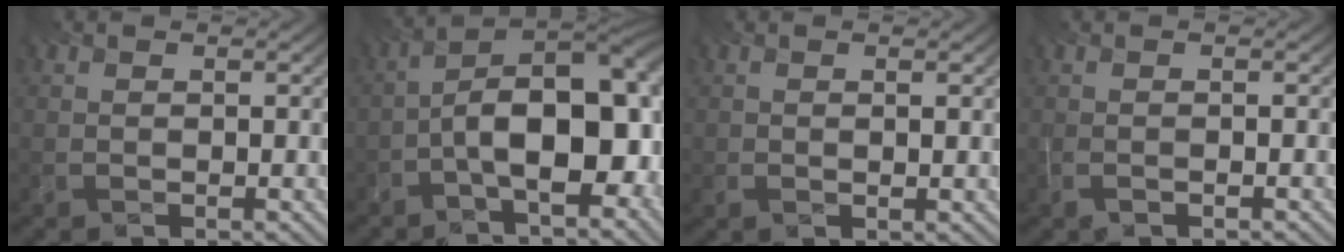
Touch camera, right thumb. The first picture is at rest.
{"total": 14.6, "force": [-3.5, 7.3, 12.1], "torque": [-0.176, 0.000, -0.061]}
{"total": 0.9, "force": [0.3, 0.1, 0.8], "torque": [-0.005, 0.001, -0.005]}
{"total": 0.5, "force": [-0.3, 0.1, 0.4], "torque": [-0.013, 0.004, -0.013]}